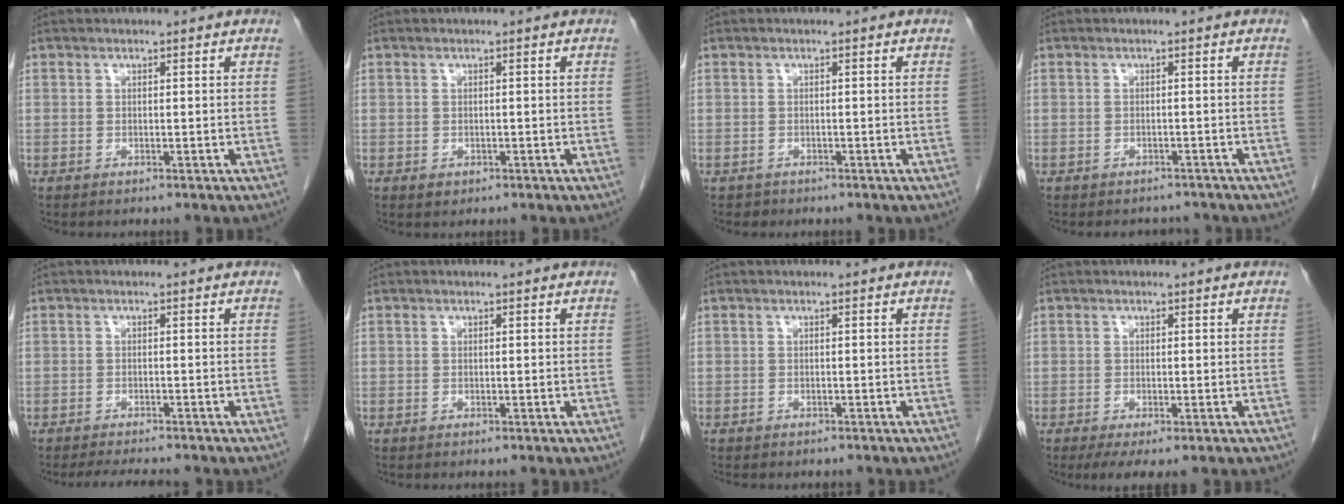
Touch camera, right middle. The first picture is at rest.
{"total": 1.0, "force": [-0.4, 0.8, 0.4], "torque": [-0.007, 0.002, 0.000]}
{"total": 0.8, "force": [-0.6, 0.6, -0.1], "torque": [-0.007, 0.002, -0.009]}
{"total": 3.8, "force": [-3.4, 1.6, 0.3], "torque": [-0.004, 0.001, -0.041]}
{"total": 5.1, "force": [-4.6, 0.5, 2.1], "torque": [-0.031, -0.013, -0.069]}
{"total": 0.0}
{"total": 4.0, "force": [-3.4, 1.5, 1.6], "torque": [-0.021, -0.005, -0.037]}
{"total": 3.9, "force": [-2.4, 0.9, 3.0], "torque": [-0.047, -0.014, -0.035]}